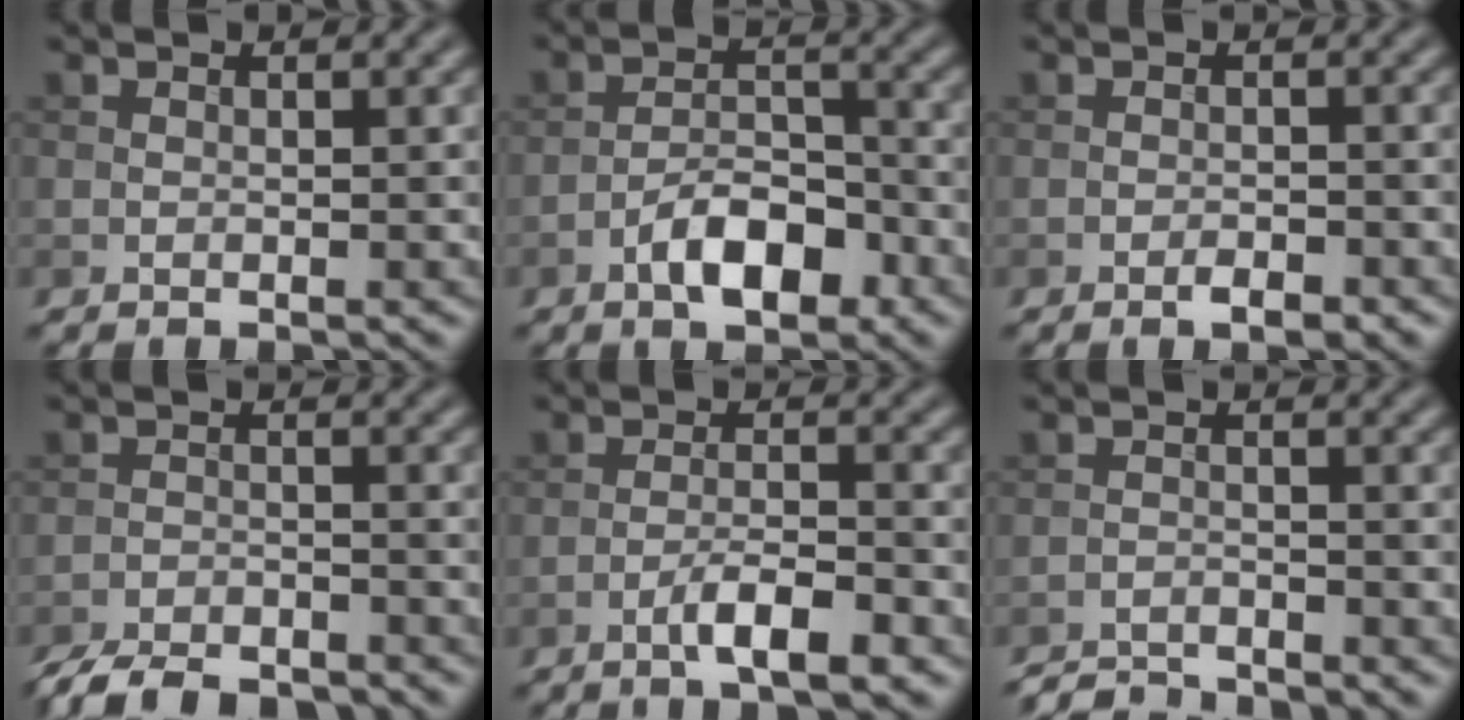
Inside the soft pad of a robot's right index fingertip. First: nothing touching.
{"total": 5.0, "force": [-2.7, 2.2, 3.6], "torque": [-0.052, 0.010, -0.047]}
{"total": 1.5, "force": [-1.0, 0.4, 1.1], "torque": [-0.016, 0.000, -0.016]}
{"total": 5.6, "force": [-5.1, 1.4, 1.9], "torque": [-0.029, -0.013, -0.094]}
{"total": 3.7, "force": [-2.1, 0.8, 2.9], "torque": [-0.055, 0.006, -0.041]}
{"total": 3.0, "force": [-3.0, 0.3, 0.4], "torque": [-0.002, -0.002, -0.059]}